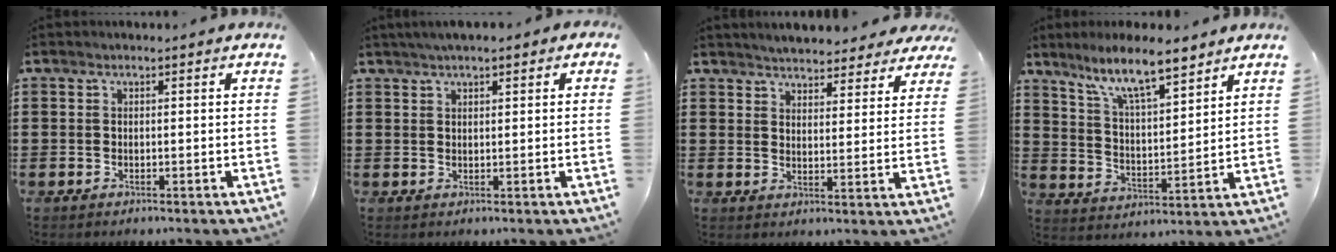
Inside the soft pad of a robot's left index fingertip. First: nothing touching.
{"total": 1.9, "force": [1.3, 0.4, 1.3], "torque": [-0.028, 0.004, 0.023]}
{"total": 4.1, "force": [4.1, 0.4, 0.3], "torque": [-0.025, -0.017, 0.074]}
{"total": 8.6, "force": [7.0, 1.3, 4.8], "torque": [-0.115, -0.025, 0.124]}